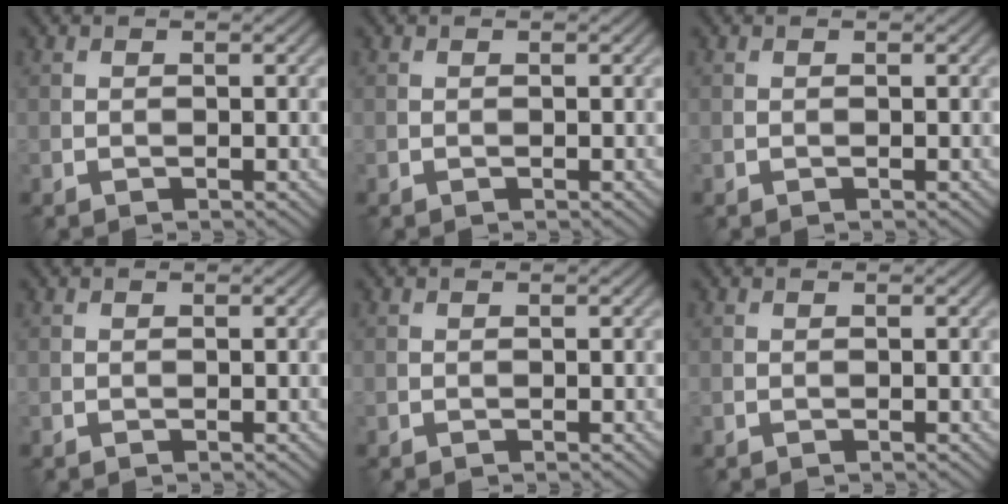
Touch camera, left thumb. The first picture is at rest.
{"total": 0.0}
{"total": 0.0}
{"total": 0.0}
{"total": 0.0}
{"total": 0.0}